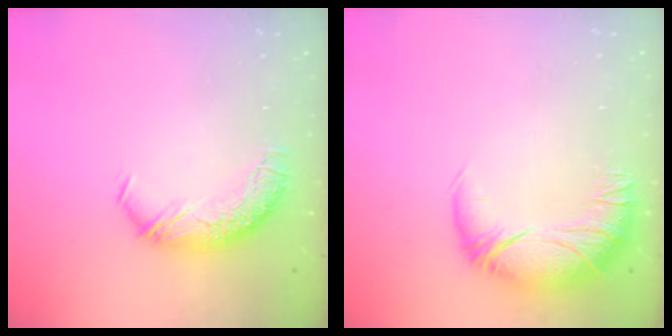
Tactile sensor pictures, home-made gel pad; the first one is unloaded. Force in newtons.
{"total": 2.7, "press": 0.9, "slide": 2.5}